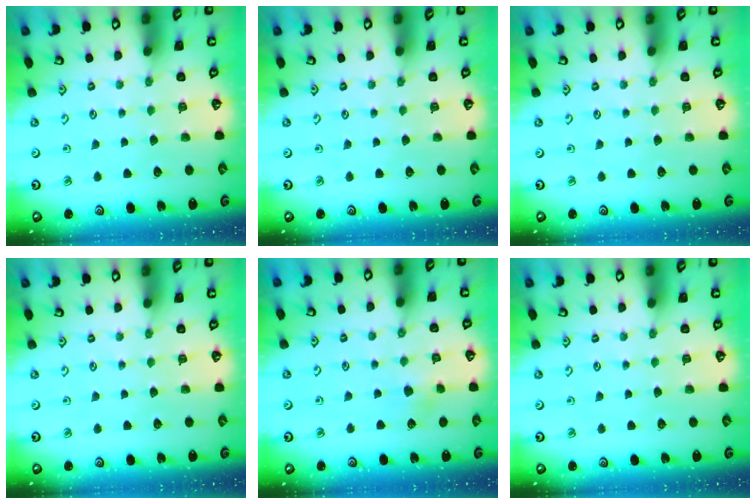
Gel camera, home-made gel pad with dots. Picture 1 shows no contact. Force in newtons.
{"total": 0.0}
{"total": 0.0}
{"total": 0.0}
{"total": 3.8, "press": 3.7, "slide": 0.4}
{"total": 0.0}